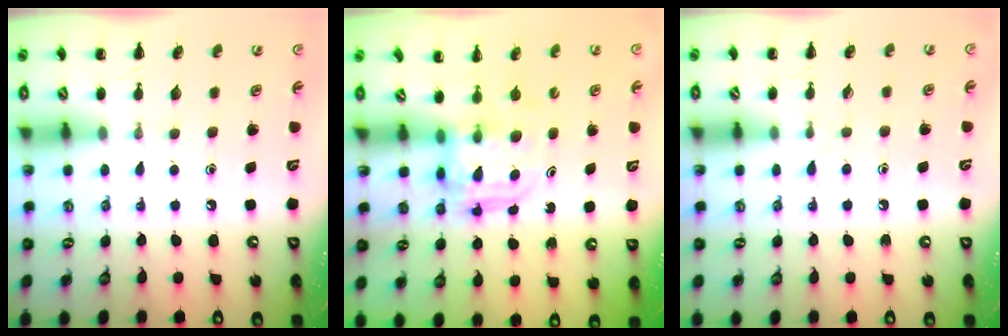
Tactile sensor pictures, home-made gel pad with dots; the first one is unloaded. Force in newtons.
{"total": 3.6, "press": 3.6, "slide": 0.3}
{"total": 3.6, "press": 3.4, "slide": 1.3}